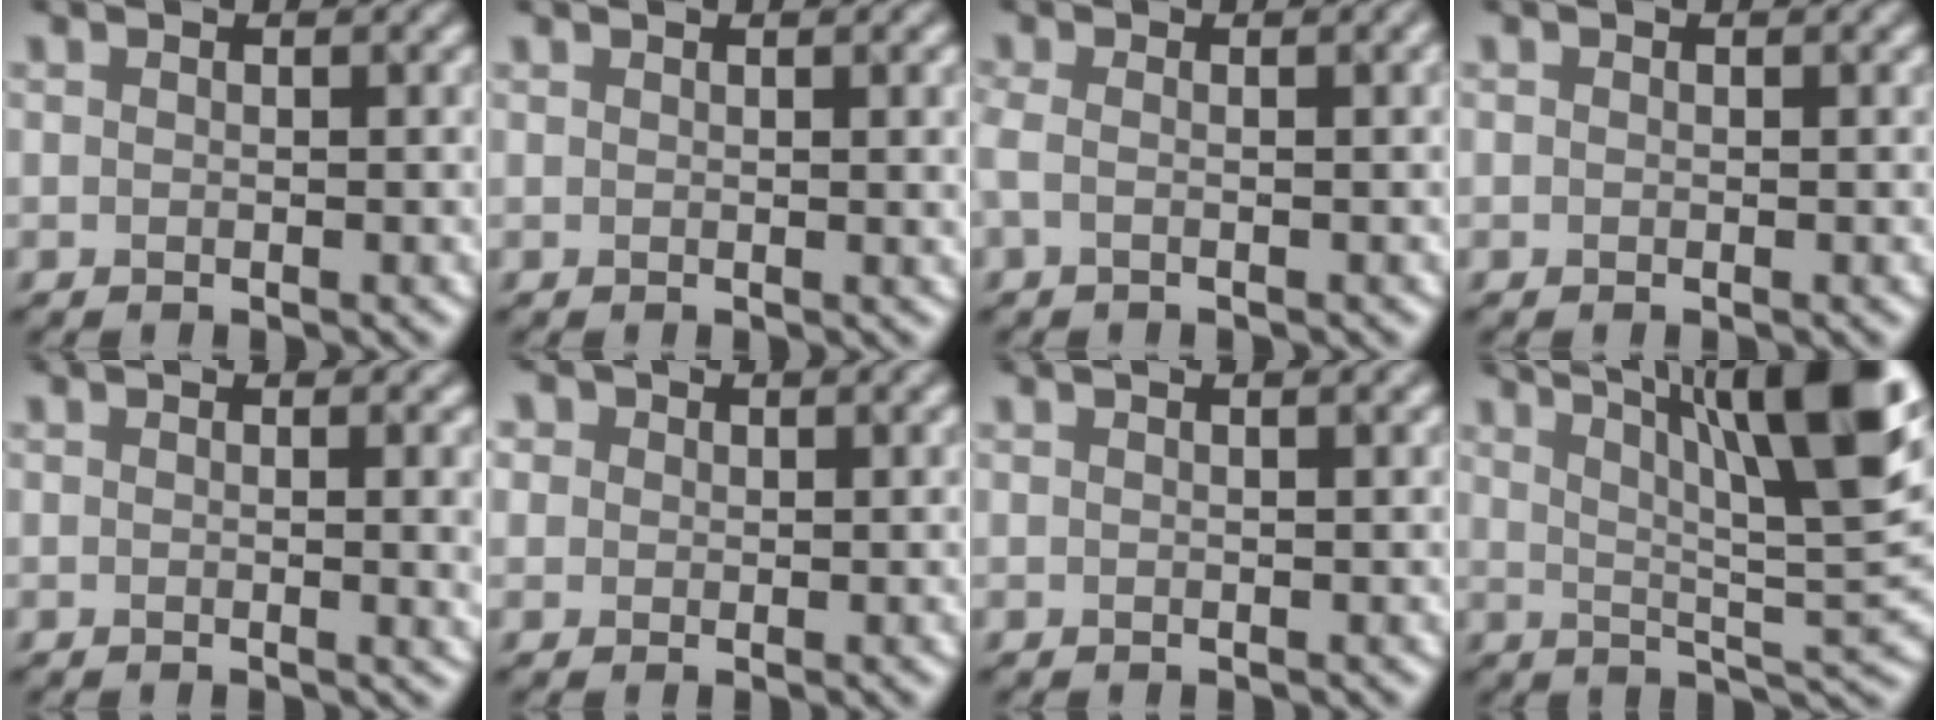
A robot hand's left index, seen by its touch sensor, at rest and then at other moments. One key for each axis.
{"total": 2.2, "fx": 0.9, "fy": 0.7, "fz": 1.8, "tx": -0.013, "ty": 0.005, "tz": 0.011}
{"total": 3.0, "fx": 0.0, "fy": 1.2, "fz": 2.7, "tx": -0.040, "ty": 0.006, "tz": -0.011}
{"total": 0.0}
{"total": 2.7, "fx": 0.2, "fy": 0.9, "fz": 2.6, "tx": -0.019, "ty": 0.001, "tz": 0.000}
{"total": 1.8, "fx": 0.9, "fy": 1.5, "fz": 0.6, "tx": -0.010, "ty": 0.004, "tz": 0.003}
{"total": 1.2, "fx": 0.8, "fy": 0.4, "fz": 0.9, "tx": -0.008, "ty": 0.001, "tz": 0.002}
{"total": 13.4, "fx": 6.5, "fy": 3.0, "fz": 11.3, "tx": -0.149, "ty": 0.015, "tz": 0.100}